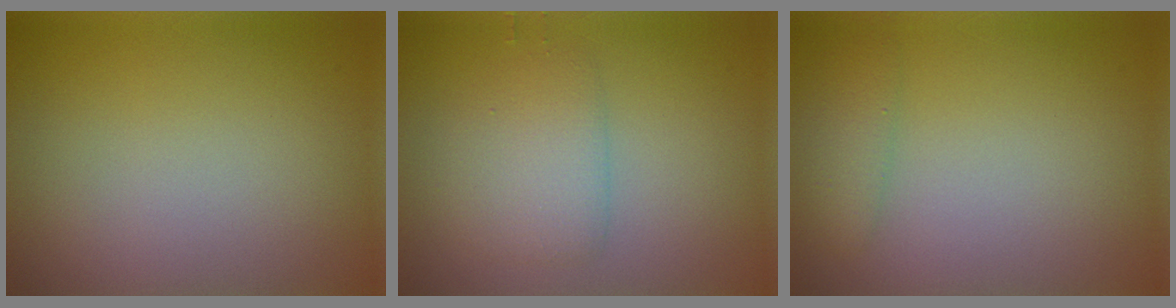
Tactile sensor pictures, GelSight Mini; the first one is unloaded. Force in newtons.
{"total": 2.9, "press": 2.9, "slide": 0.1}
{"total": 1.5, "press": 1.5, "slide": 0.1}